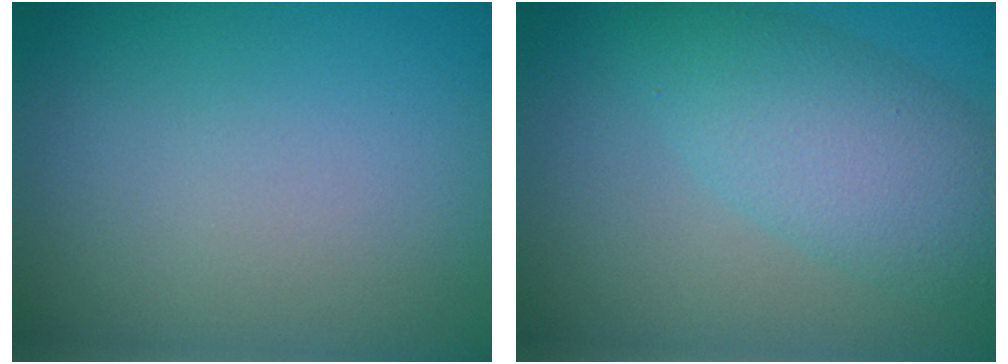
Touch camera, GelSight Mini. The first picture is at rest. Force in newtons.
{"total": 5.3, "press": 5.3, "slide": 0.1}